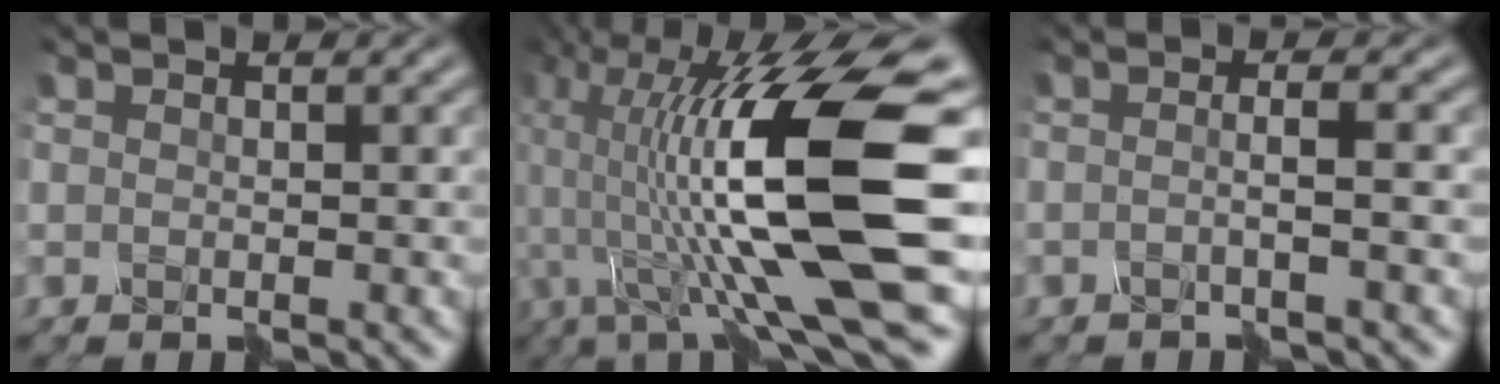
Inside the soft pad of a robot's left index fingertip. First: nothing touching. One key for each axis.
{"total": 13.8, "fx": 0.4, "fy": 3.5, "fz": 13.3, "tx": -0.258, "ty": 0.013, "tz": 0.005}
{"total": 1.8, "fx": -0.2, "fy": 0.6, "fz": 1.7, "tx": -0.001, "ty": 0.009, "tz": -0.027}